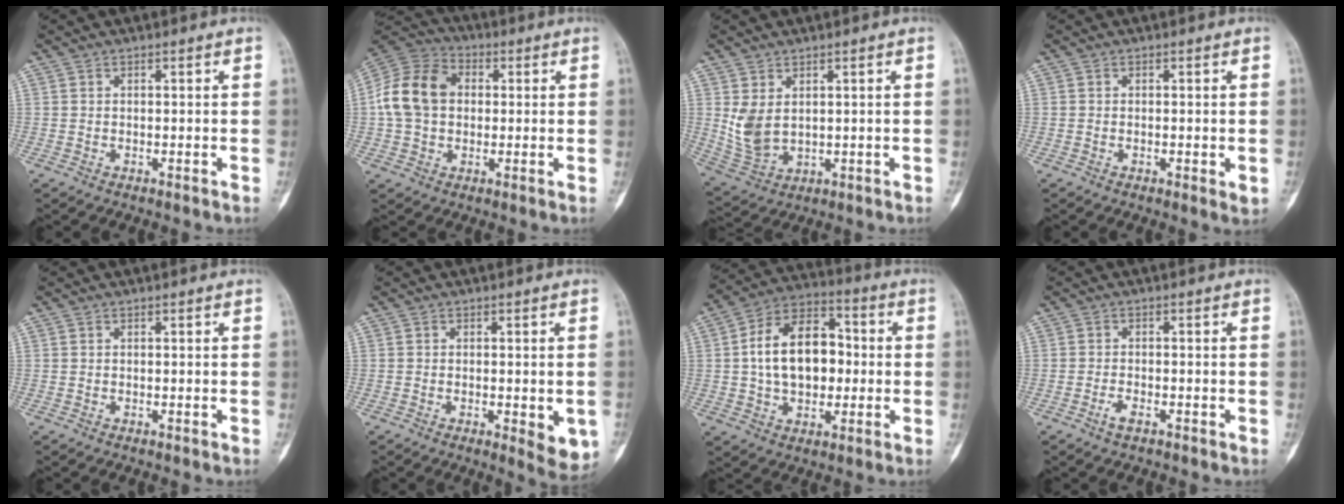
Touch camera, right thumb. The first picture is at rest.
{"total": 13.5, "force": [1.0, 10.3, 8.6], "torque": [-0.156, 0.030, 0.012]}
{"total": 6.9, "force": [1.6, 4.5, 5.0], "torque": [-0.097, -0.012, 0.052]}
{"total": 2.2, "force": [-0.4, 0.8, 2.0], "torque": [-0.029, -0.006, -0.005]}
{"total": 0.0}
{"total": 6.3, "force": [-1.6, 2.4, 5.7], "torque": [-0.061, -0.011, -0.016]}
{"total": 16.2, "force": [0.5, 10.7, 12.2], "torque": [-0.177, 0.029, 0.005]}
{"total": 2.1, "force": [-1.2, 0.9, 1.4], "torque": [-0.032, 0.004, -0.025]}